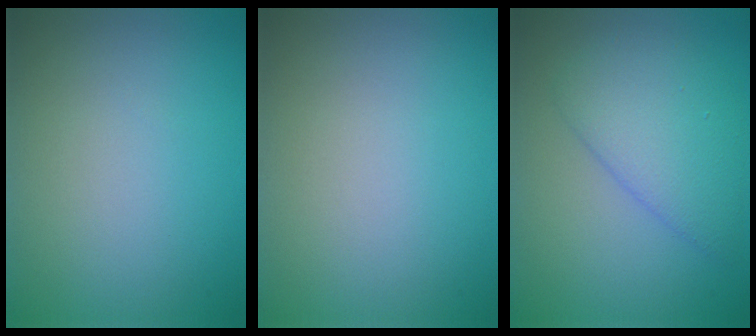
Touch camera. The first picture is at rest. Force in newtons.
{"total": 0.0}
{"total": 4.3, "press": 4.3, "slide": 0.3}